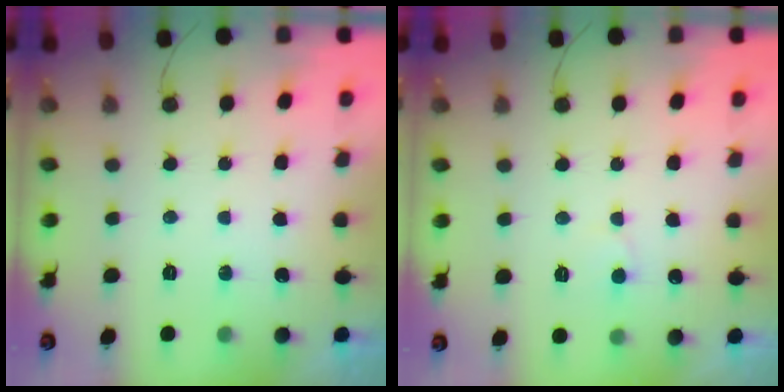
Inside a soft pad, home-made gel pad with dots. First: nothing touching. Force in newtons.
{"total": 5.2, "press": 5.1, "slide": 0.5}